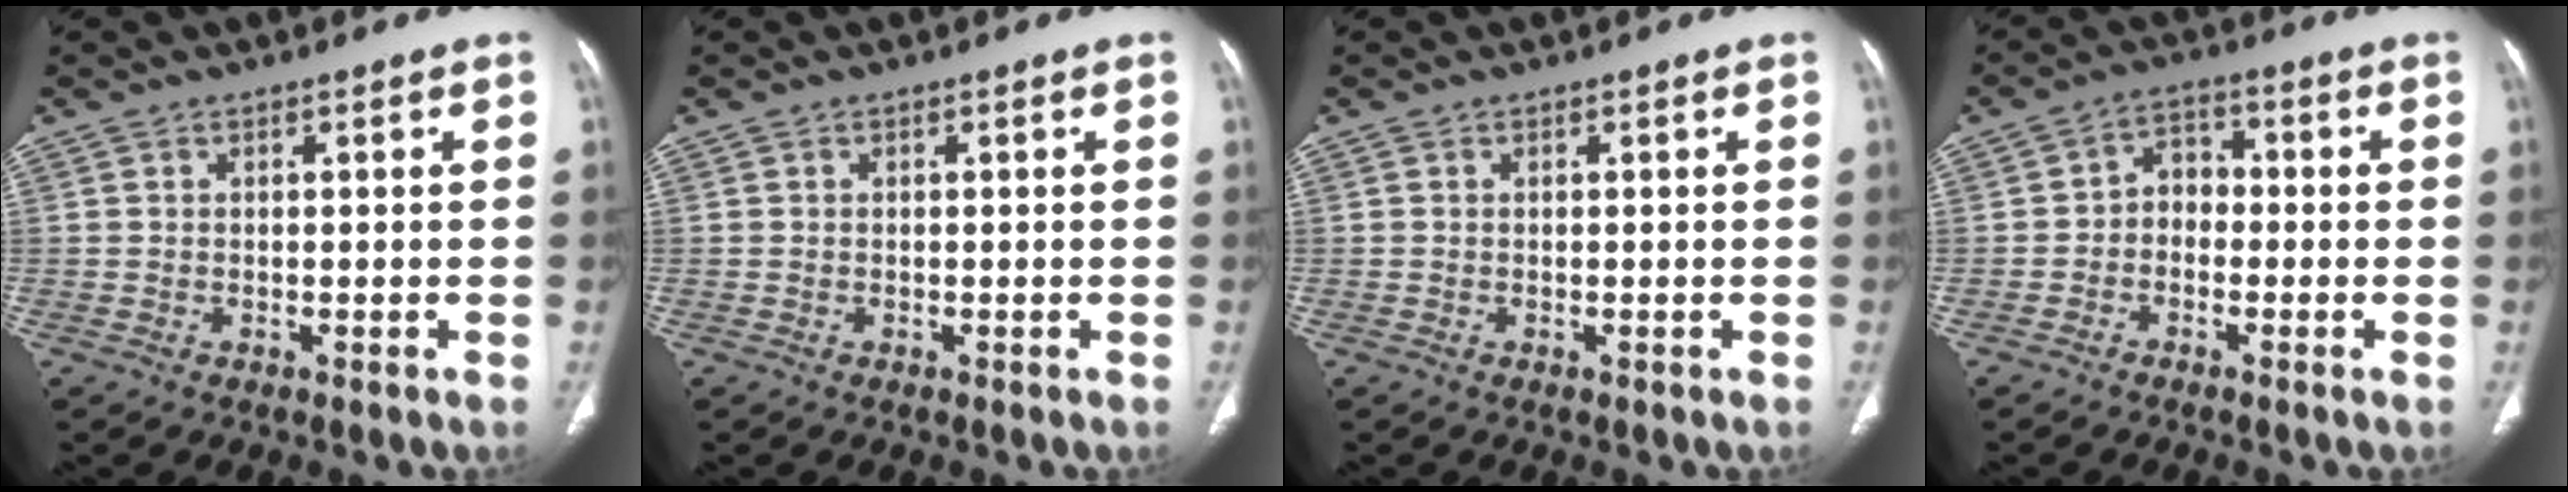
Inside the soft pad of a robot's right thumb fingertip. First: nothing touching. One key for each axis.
{"total": 0.0}
{"total": 0.0}
{"total": 4.5, "fx": -1.1, "fy": 3.5, "fz": 2.5, "tx": -0.020, "ty": 0.025, "tz": -0.034}